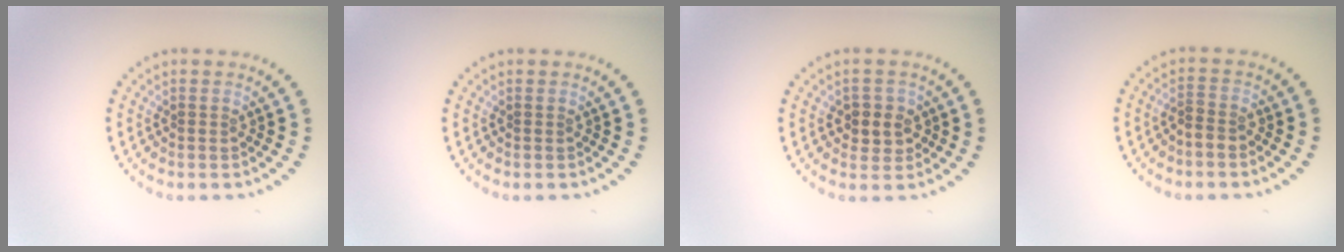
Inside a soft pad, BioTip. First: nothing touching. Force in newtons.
{"total": 0.0}
{"total": 2.6, "press": 2.4, "slide": 0.9}
{"total": 1.4, "press": 1.2, "slide": 0.7}